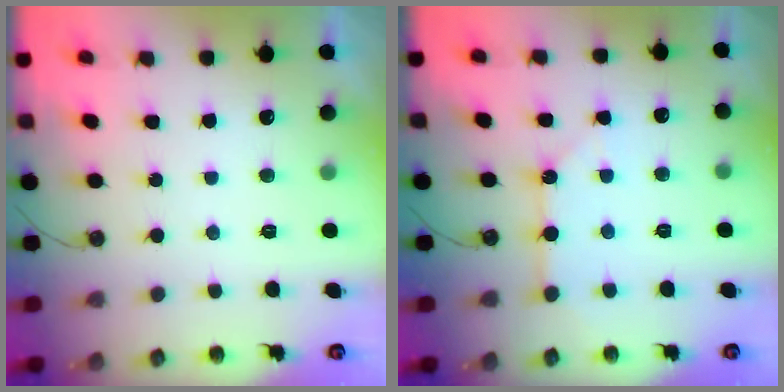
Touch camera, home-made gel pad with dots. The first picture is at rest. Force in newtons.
{"total": 3.7, "press": 3.7, "slide": 0.4}